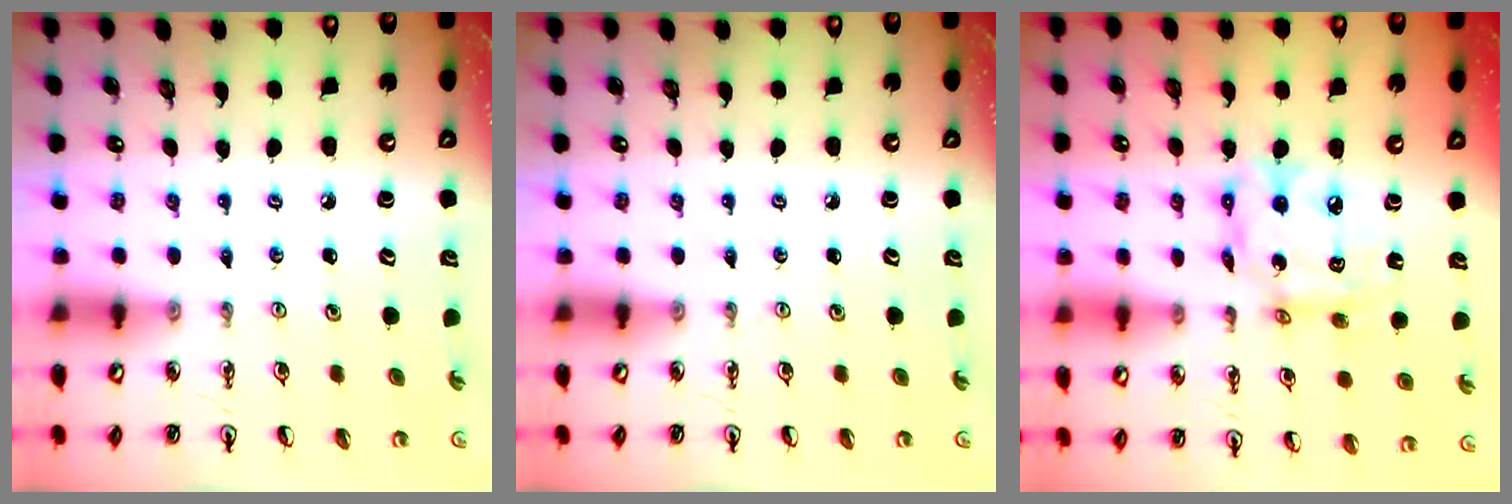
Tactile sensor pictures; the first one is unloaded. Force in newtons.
{"total": 0.0}
{"total": 11.9, "press": 11.9, "slide": 1.3}